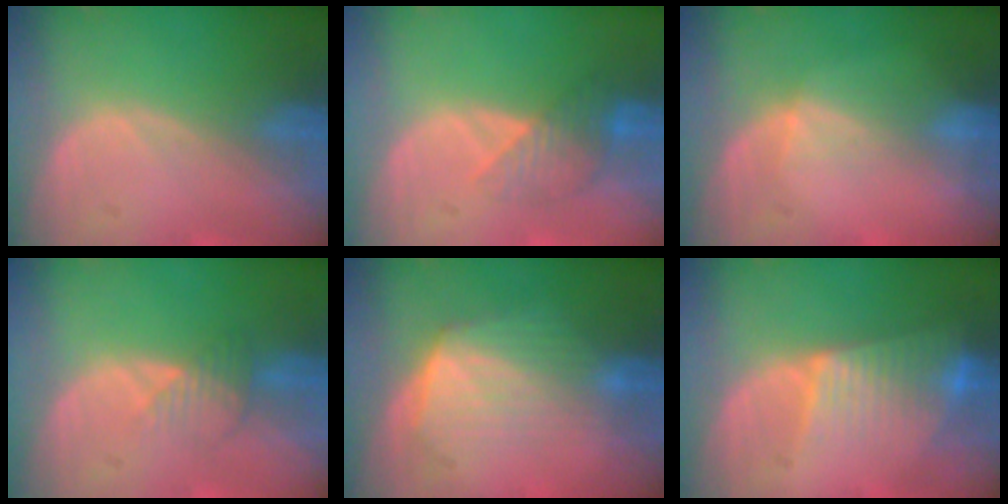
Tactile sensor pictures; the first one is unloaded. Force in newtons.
{"total": 4.0, "press": 4.0, "slide": 0.6}
{"total": 2.4, "press": 2.1, "slide": 1.2}
{"total": 2.7, "press": 2.7, "slide": 0.3}
{"total": 7.2, "press": 6.5, "slide": 3.0}
{"total": 7.8, "press": 6.7, "slide": 4.1}